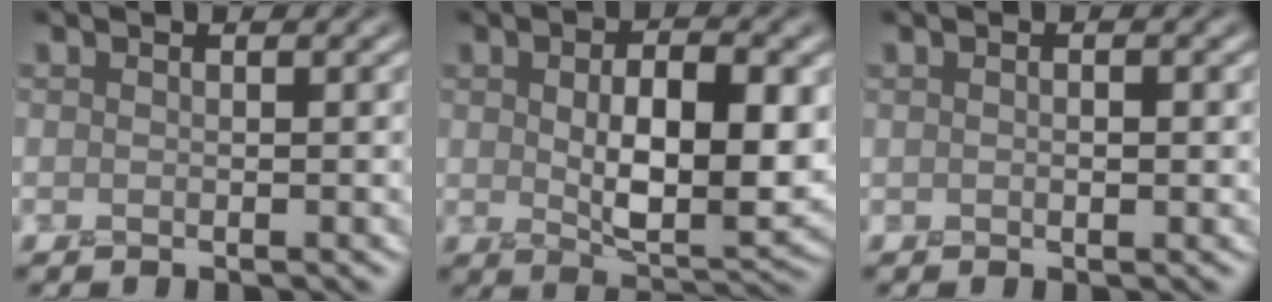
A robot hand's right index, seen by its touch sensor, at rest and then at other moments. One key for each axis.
{"total": 8.5, "fx": 0.5, "fy": 4.1, "fz": 7.5, "tx": -0.121, "ty": -0.007, "tz": 0.014}
{"total": 1.1, "fx": 0.2, "fy": 0.6, "fz": 0.9, "tx": -0.014, "ty": 0.001, "tz": 0.002}